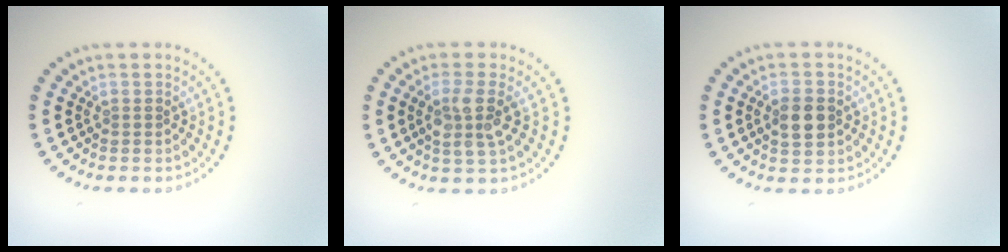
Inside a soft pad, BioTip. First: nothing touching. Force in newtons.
{"total": 3.0, "press": 2.7, "slide": 1.2}
{"total": 3.3, "press": 3.3, "slide": 0.1}